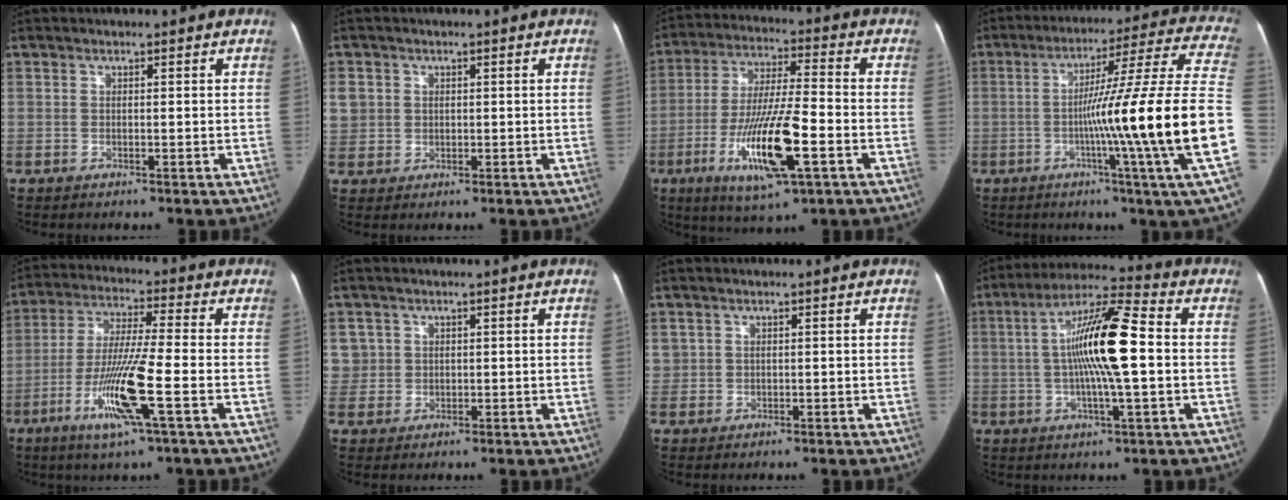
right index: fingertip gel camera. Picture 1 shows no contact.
{"total": 6.7, "force": [1.7, 6.2, 1.8], "torque": [-0.059, 0.014, 0.044]}
{"total": 15.5, "force": [-5.3, 1.8, 14.5], "torque": [-0.279, -0.022, -0.092]}
{"total": 22.9, "force": [-4.9, -3.0, 22.1], "torque": [-0.282, -0.006, -0.097]}
{"total": 12.2, "force": [-4.3, -0.5, 11.4], "torque": [-0.225, -0.019, -0.087]}
{"total": 4.9, "force": [1.8, 4.6, 0.0], "torque": [0.011, 0.009, 0.041]}
{"total": 2.1, "force": [0.9, 1.9, 0.2], "torque": [0.007, 0.009, 0.017]}
{"total": 13.8, "force": [0.2, 1.3, 13.7], "torque": [-0.252, 0.016, -0.003]}